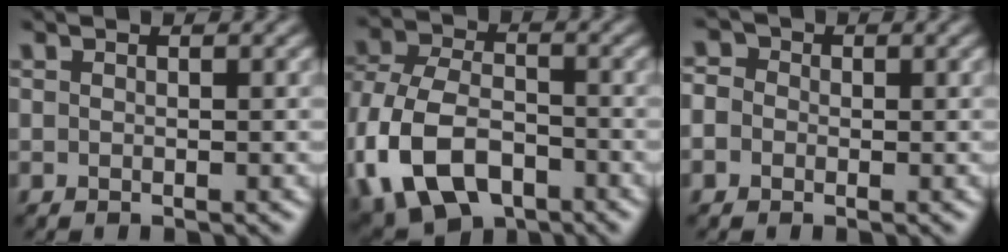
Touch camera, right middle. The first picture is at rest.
{"total": 11.9, "force": [-4.7, 7.7, 7.8], "torque": [-0.185, -0.013, -0.100]}
{"total": 2.7, "force": [0.1, 2.4, 1.1], "torque": [-0.007, 0.012, -0.019]}